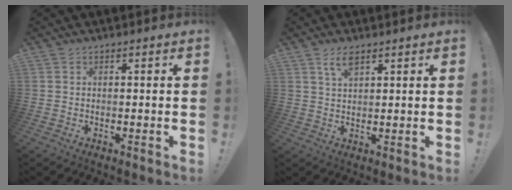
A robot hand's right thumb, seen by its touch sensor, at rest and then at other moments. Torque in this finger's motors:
{"motor_torque": [0.12, 0.52, 0.02, 0.01, 0.00]}